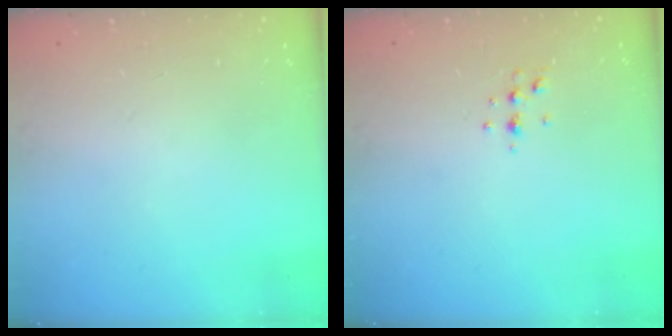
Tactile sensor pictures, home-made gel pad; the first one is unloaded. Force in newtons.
{"total": 4.1, "press": 3.7, "slide": 1.8}